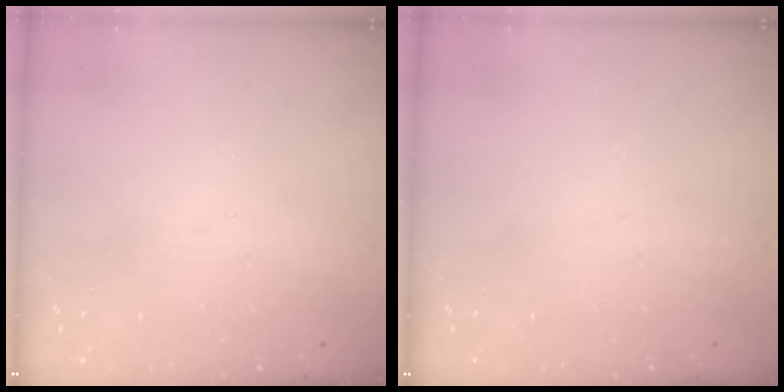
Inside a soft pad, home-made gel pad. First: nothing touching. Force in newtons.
{"total": 0.0}